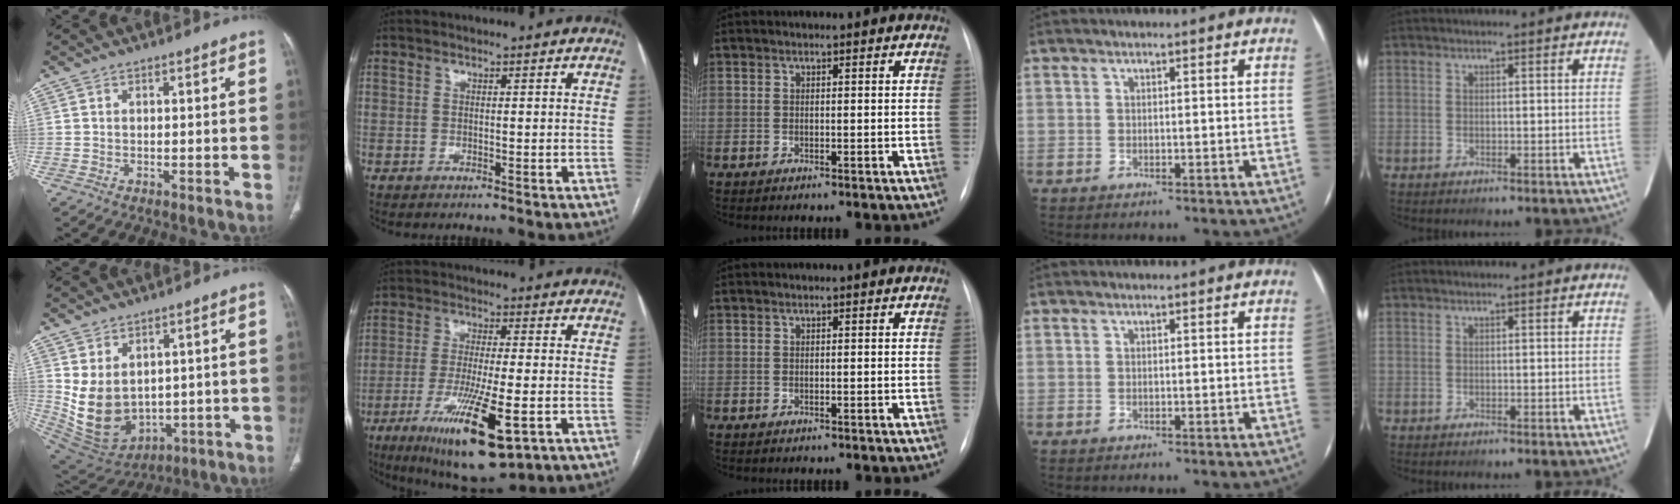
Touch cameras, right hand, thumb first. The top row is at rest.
{"thumb": {"total": 12.3, "force": [1.2, 9.1, 8.2], "torque": [-0.133, -0.015, 0.066]}, "index": {"total": 15.4, "force": [-6.7, 2.7, 13.6], "torque": [-0.243, -0.038, -0.103]}}